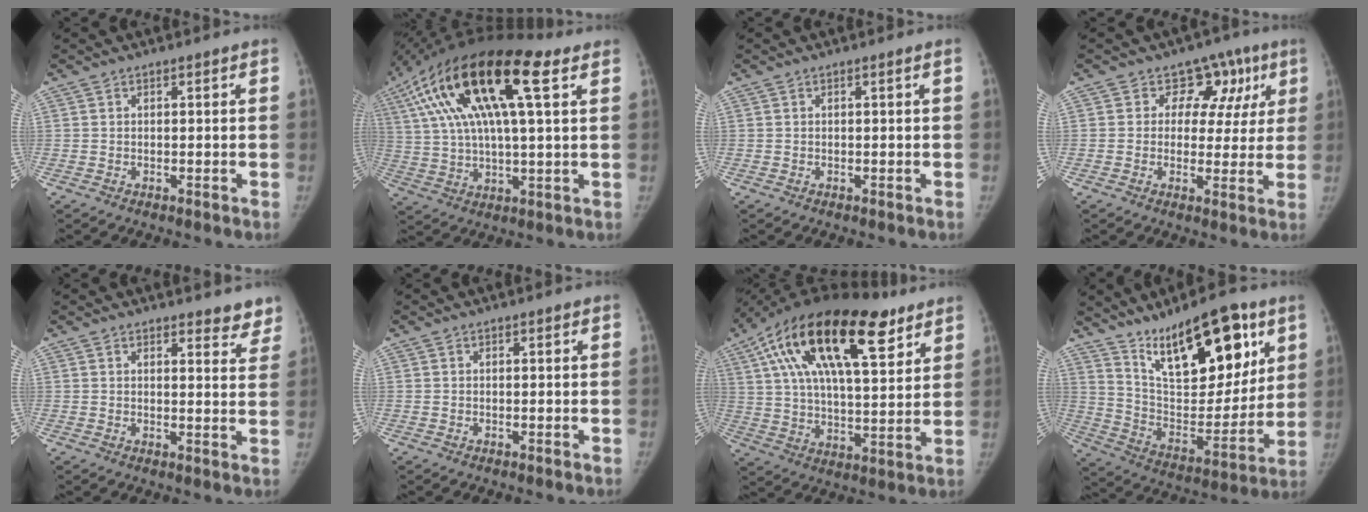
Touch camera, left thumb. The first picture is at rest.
{"total": 25.1, "force": [10.1, 8.2, 21.5], "torque": [-0.423, 0.025, 0.171]}
{"total": 0.0}
{"total": 8.4, "force": [2.8, 7.1, 3.5], "torque": [0.011, 0.003, 0.030]}
{"total": 5.5, "force": [5.0, 2.1, 0.9], "torque": [0.028, -0.031, 0.042]}
{"total": 0.0}
{"total": 27.4, "force": [13.8, 11.1, 20.9], "torque": [-0.353, 0.004, 0.229]}
{"total": 23.3, "force": [13.1, 9.6, 16.7], "torque": [-0.213, -0.057, 0.230]}